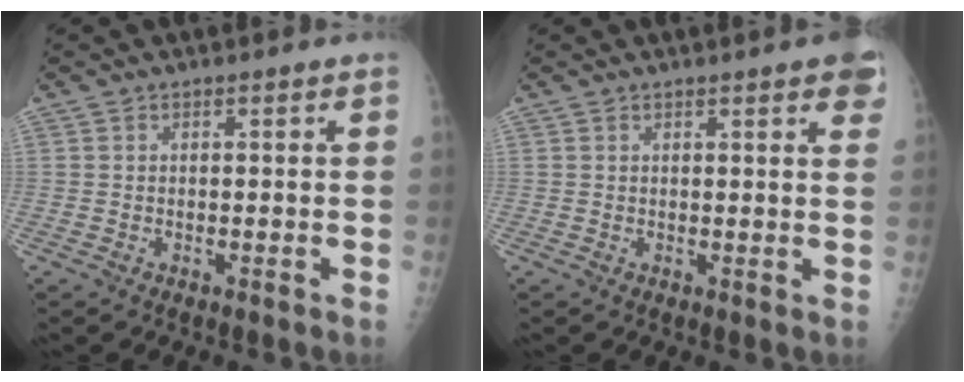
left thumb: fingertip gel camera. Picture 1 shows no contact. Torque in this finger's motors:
{"motor_torque": [0.76, 0.41, 0.61, -0.39, 0.00]}